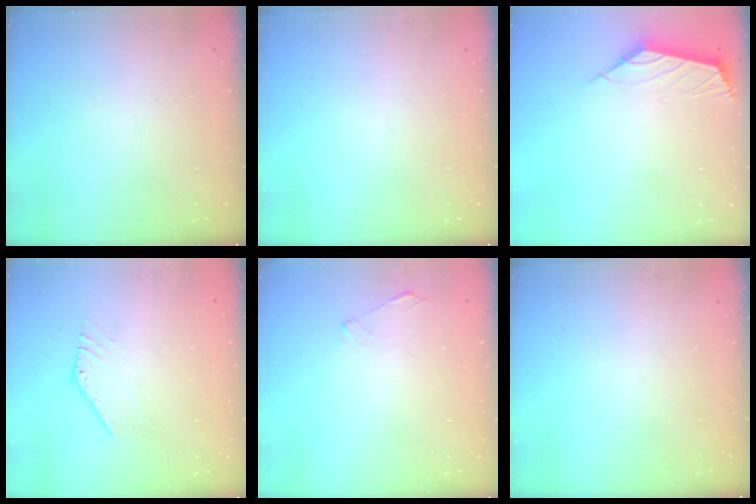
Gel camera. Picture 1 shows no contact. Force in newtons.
{"total": 0.0}
{"total": 2.5, "press": 2.4, "slide": 0.7}
{"total": 0.9, "press": 0.8, "slide": 0.4}
{"total": 1.0, "press": 1.0, "slide": 0.3}
{"total": 0.0}